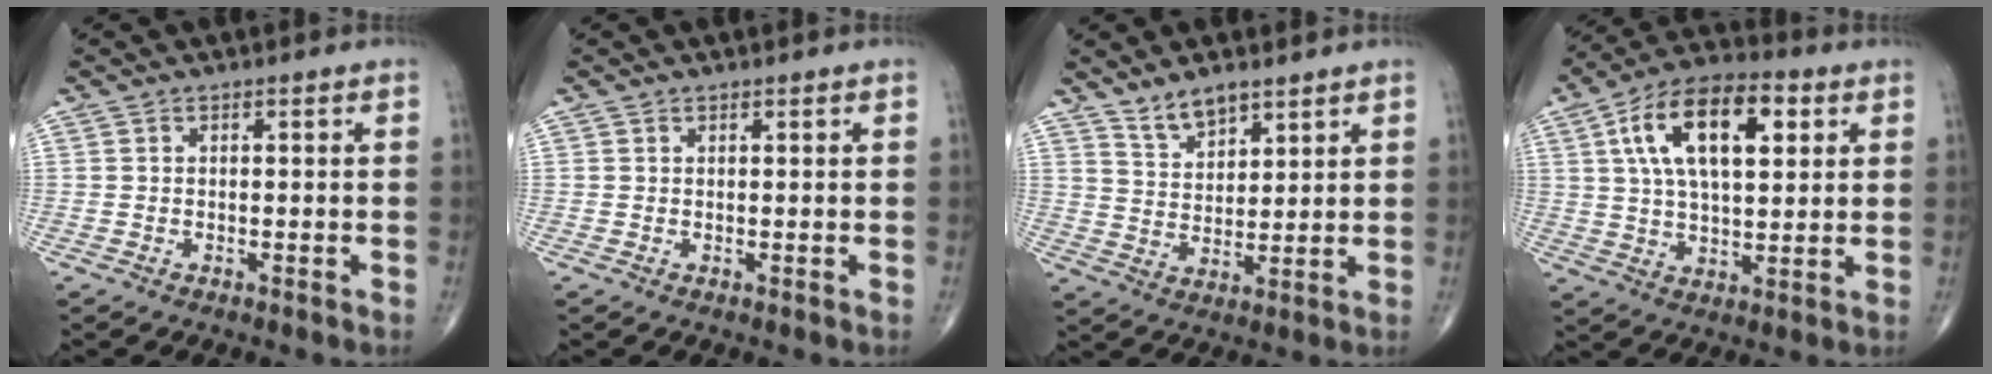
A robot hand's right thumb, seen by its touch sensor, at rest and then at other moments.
{"total": 0.0}
{"total": 4.1, "force": [3.5, 1.1, 1.8], "torque": [-0.026, -0.028, 0.070]}
{"total": 17.5, "force": [5.6, 8.5, 14.2], "torque": [-0.231, 0.006, 0.091]}